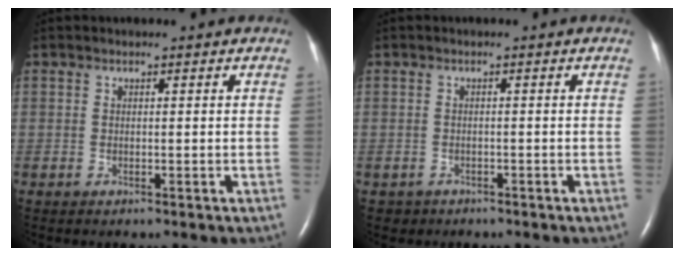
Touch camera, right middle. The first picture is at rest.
{"total": 1.6, "force": [-1.1, 1.2, -0.2], "torque": [-0.008, 0.005, -0.015]}